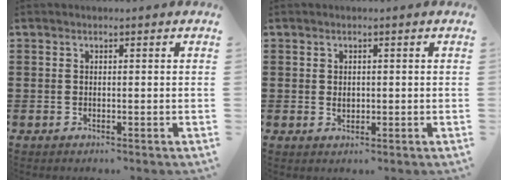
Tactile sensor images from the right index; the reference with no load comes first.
{"total": 1.1, "force": [0.1, 0.8, 0.7], "torque": [-0.016, 0.007, 0.001]}